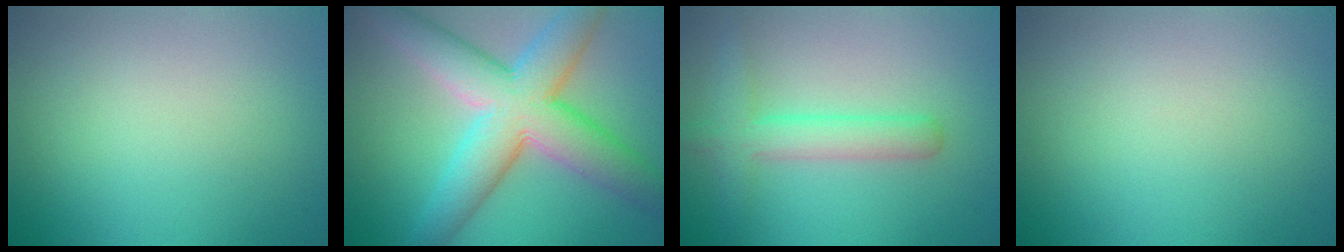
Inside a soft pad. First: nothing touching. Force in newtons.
{"total": 10.1, "press": 10.1, "slide": 0.5}
{"total": 3.7, "press": 3.7, "slide": 0.2}
{"total": 0.0}